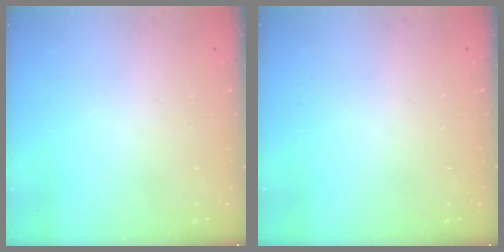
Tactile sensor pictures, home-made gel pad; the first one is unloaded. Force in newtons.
{"total": 0.0}